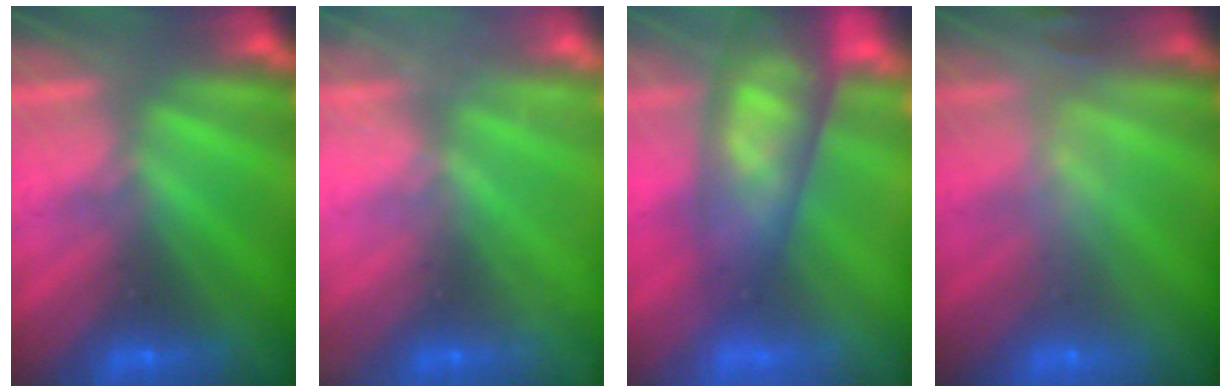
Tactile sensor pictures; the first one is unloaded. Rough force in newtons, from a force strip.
{"total": 2.3}
{"total": 10.8}
{"total": 2.4}